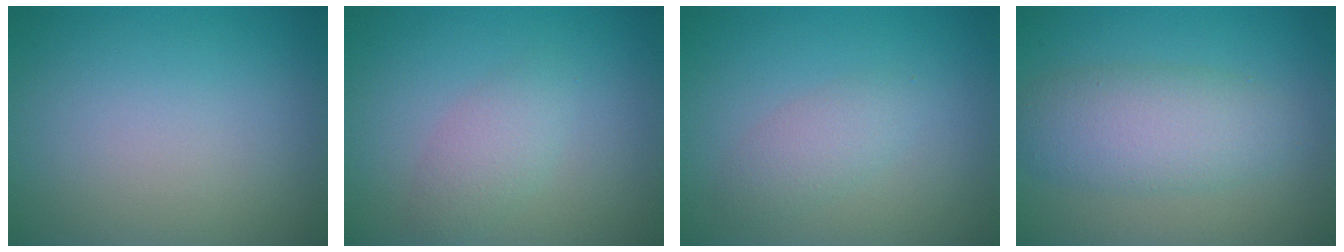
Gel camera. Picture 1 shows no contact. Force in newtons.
{"total": 2.2, "press": 2.2, "slide": 0.0}
{"total": 2.0, "press": 1.9, "slide": 0.1}
{"total": 4.9, "press": 4.9, "slide": 0.0}